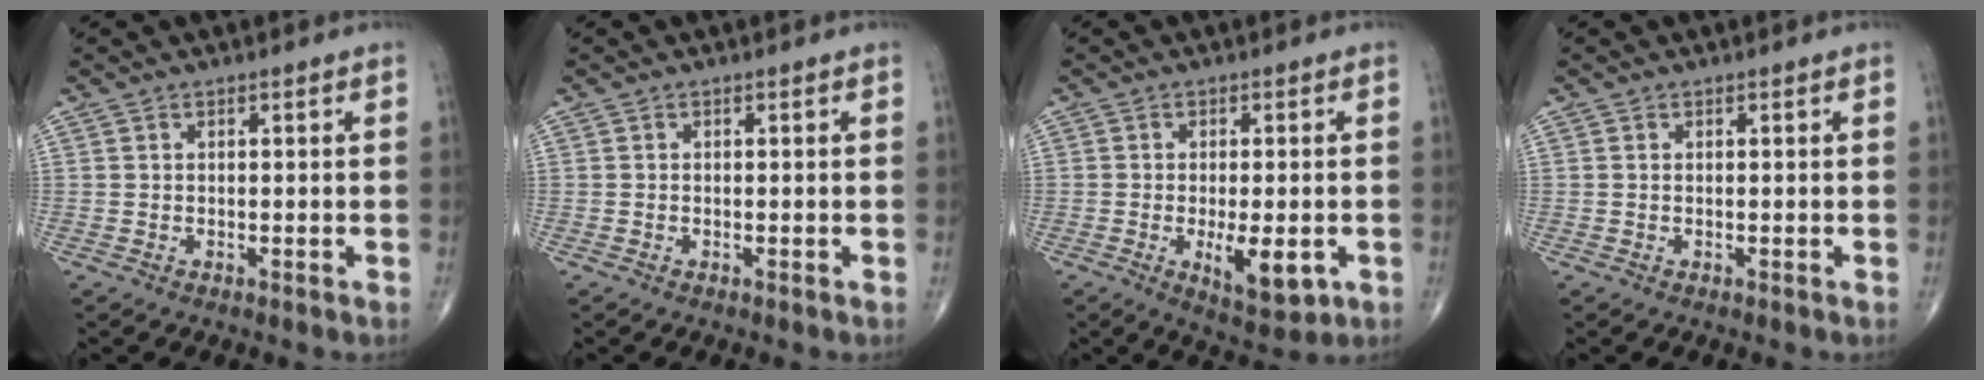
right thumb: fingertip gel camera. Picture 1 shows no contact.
{"total": 0.0}
{"total": 8.4, "force": [-2.3, 3.2, 7.4], "torque": [-0.106, -0.013, -0.028]}
{"total": 0.0}